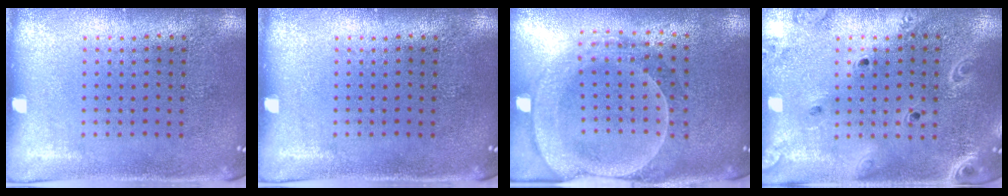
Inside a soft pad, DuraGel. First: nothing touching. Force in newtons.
{"total": 0.0}
{"total": 2.2, "press": 2.0, "slide": 0.9}
{"total": 2.1, "press": 1.9, "slide": 0.9}